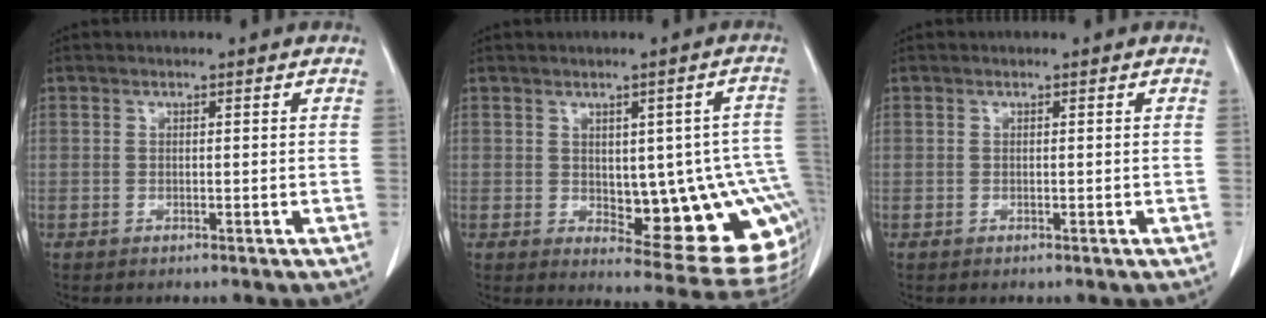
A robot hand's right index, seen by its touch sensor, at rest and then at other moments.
{"total": 16.1, "force": [-1.6, 5.3, 15.1], "torque": [-0.122, 0.016, 0.002]}
{"total": 0.0}